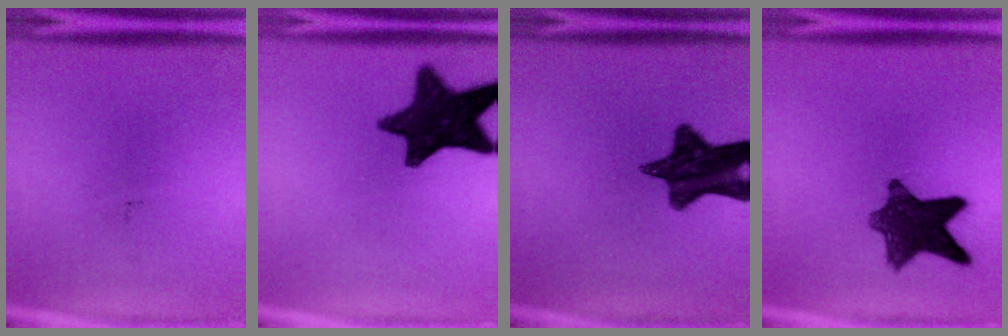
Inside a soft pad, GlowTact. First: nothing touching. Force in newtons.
{"total": 14.2}
{"total": 13.1}
{"total": 10.7}